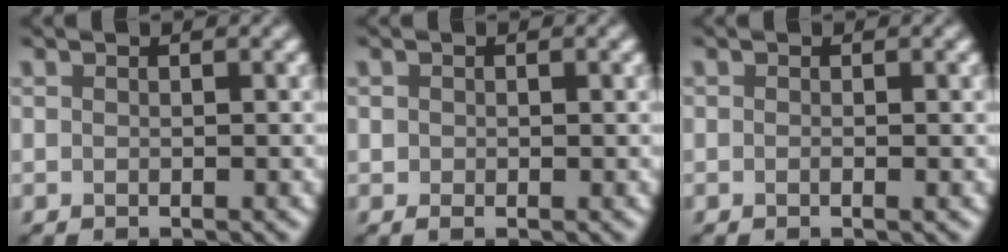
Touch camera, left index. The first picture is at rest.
{"total": 0.8, "force": [-0.1, 0.6, 0.4], "torque": [-0.009, -0.001, -0.002]}
{"total": 0.5, "force": [-0.2, 0.2, 0.5], "torque": [-0.007, -0.002, -0.007]}